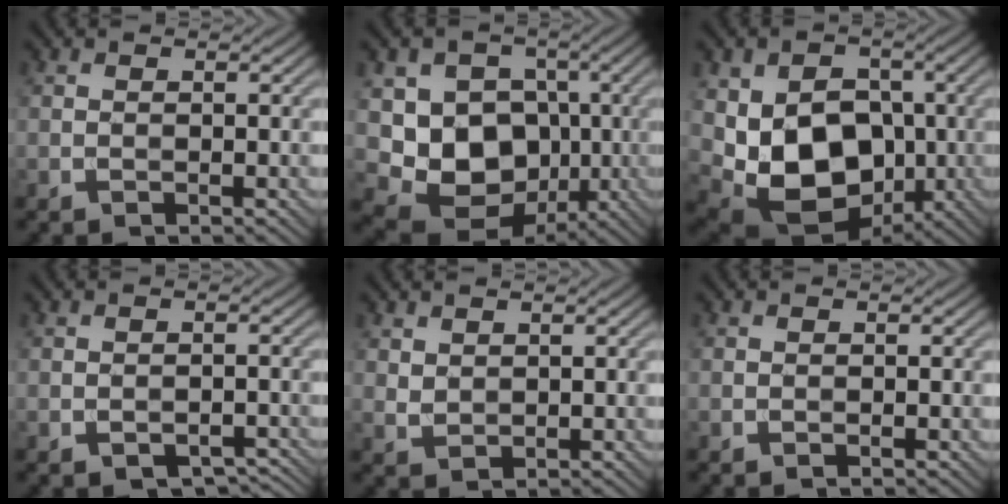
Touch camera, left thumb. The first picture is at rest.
{"total": 10.9, "force": [-0.9, 8.9, 6.1], "torque": [-0.118, -0.029, -0.027]}
{"total": 13.6, "force": [-1.8, 9.9, 9.1], "torque": [-0.156, -0.030, -0.027]}
{"total": 2.6, "force": [-1.7, 1.4, 1.4], "torque": [-0.026, -0.006, -0.015]}
{"total": 1.8, "force": [1.2, 1.0, 0.7], "torque": [-0.022, -0.002, 0.031]}
{"total": 0.0}